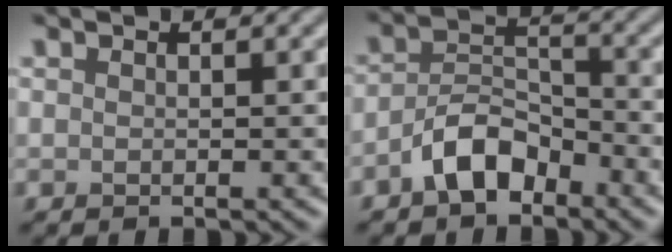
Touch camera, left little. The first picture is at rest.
{"total": 4.5, "force": [-2.8, 2.3, 2.6], "torque": [-0.042, 0.010, -0.059]}